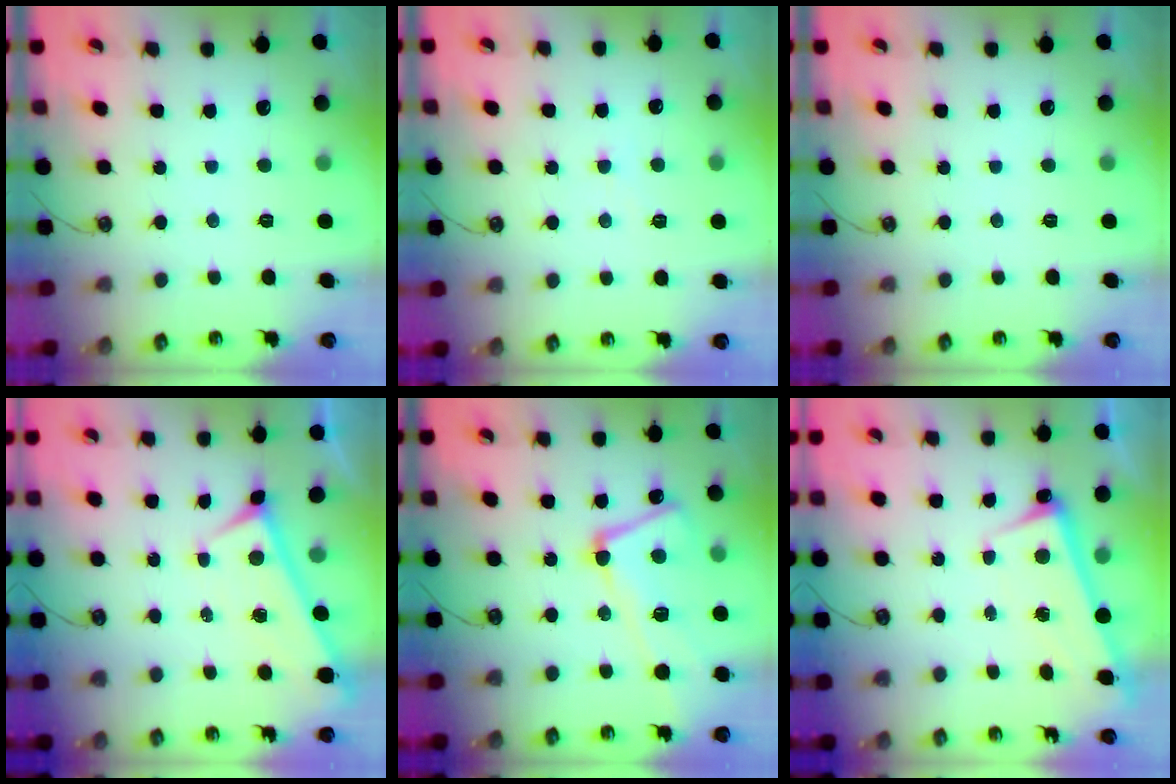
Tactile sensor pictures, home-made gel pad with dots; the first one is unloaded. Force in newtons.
{"total": 1.9, "press": 1.8, "slide": 0.5}
{"total": 0.0}
{"total": 0.0}
{"total": 9.0, "press": 8.9, "slide": 1.5}
{"total": 2.6, "press": 2.5, "slide": 0.7}